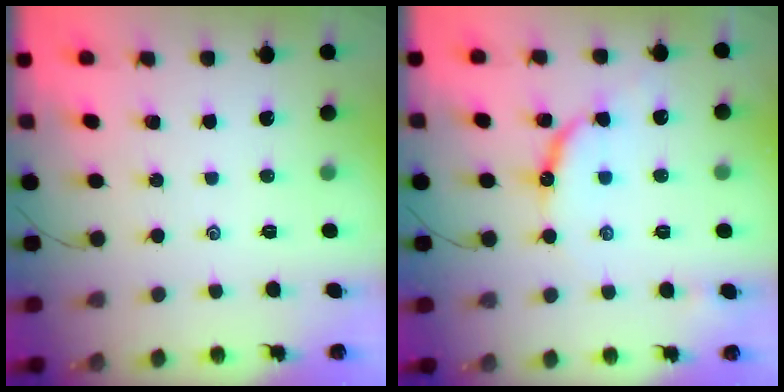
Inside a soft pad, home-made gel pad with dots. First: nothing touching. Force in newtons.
{"total": 10.8, "press": 10.8, "slide": 1.0}